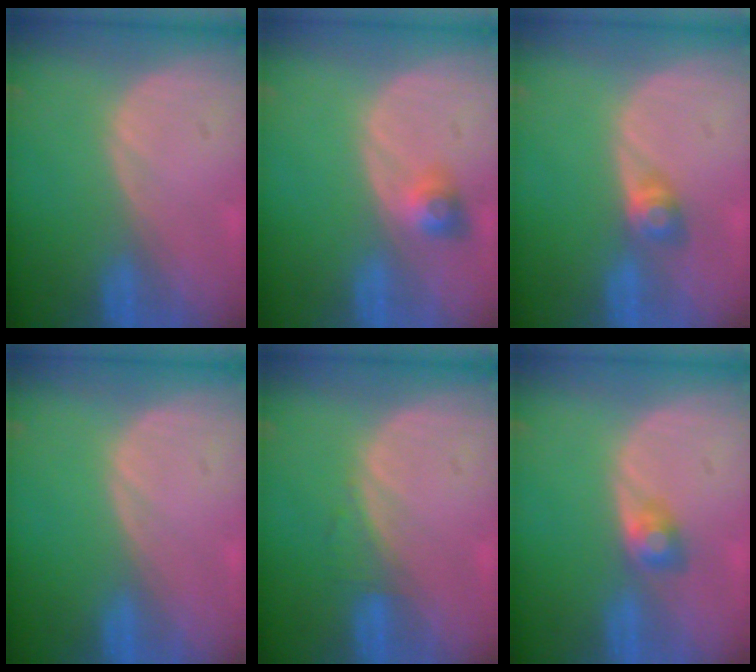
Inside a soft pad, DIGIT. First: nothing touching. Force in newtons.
{"total": 2.9, "press": 2.7, "slide": 1.2}
{"total": 2.7, "press": 2.5, "slide": 1.1}
{"total": 0.0}
{"total": 1.2, "press": 1.2, "slide": 0.1}
{"total": 2.3, "press": 2.3, "slide": 0.2}